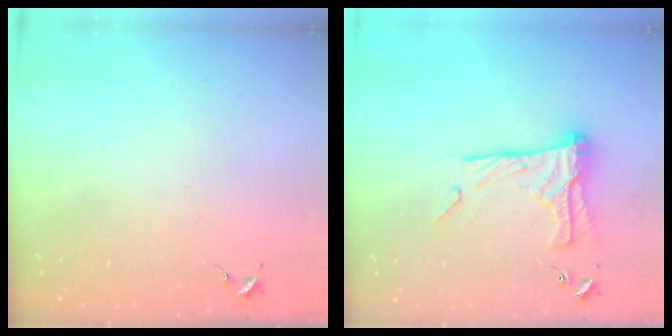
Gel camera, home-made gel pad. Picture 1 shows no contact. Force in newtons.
{"total": 16.9, "press": 16.8, "slide": 1.5}